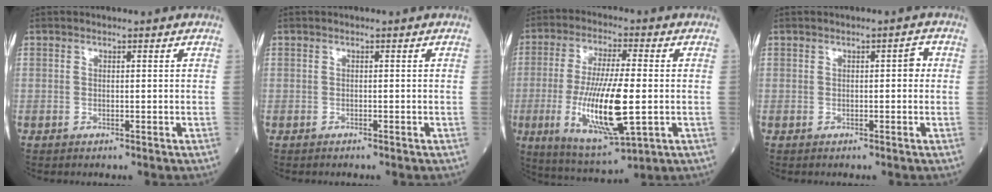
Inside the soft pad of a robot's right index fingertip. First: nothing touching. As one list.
[{"total": 0.0}, {"total": 15.3, "force": [-2.5, 2.6, 14.9], "torque": [-0.294, -0.026, -0.036]}, {"total": 1.5, "force": [0.1, 0.6, 1.3], "torque": [-0.012, 0.004, -0.001]}]